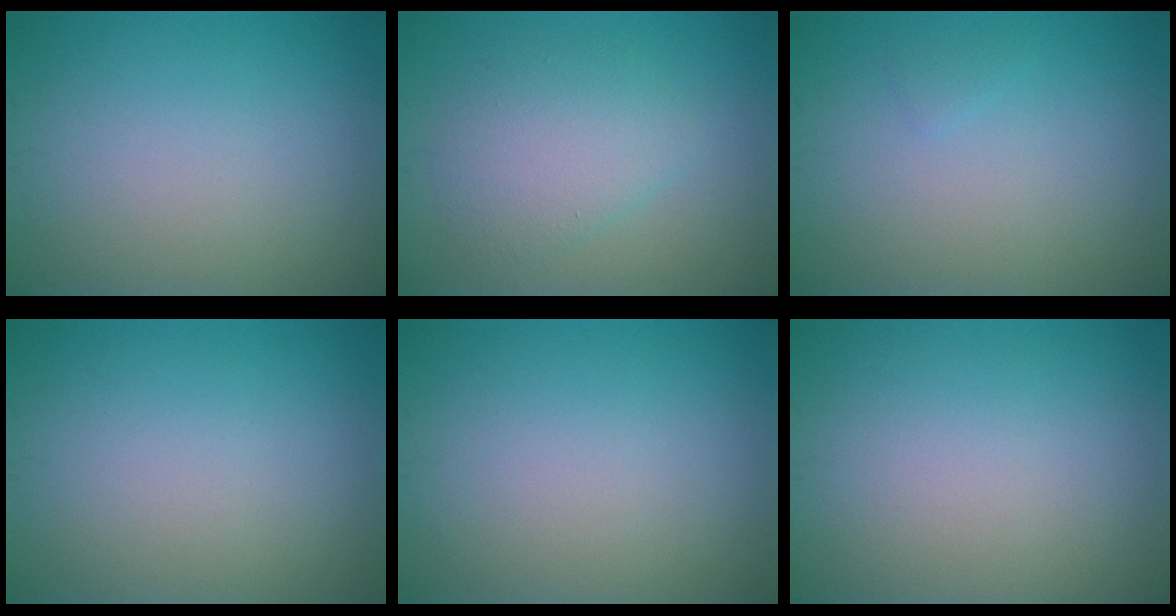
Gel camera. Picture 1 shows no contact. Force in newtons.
{"total": 3.8, "press": 3.8, "slide": 0.1}
{"total": 0.5, "press": 0.5, "slide": 0.0}
{"total": 0.0}
{"total": 0.0}
{"total": 0.0}